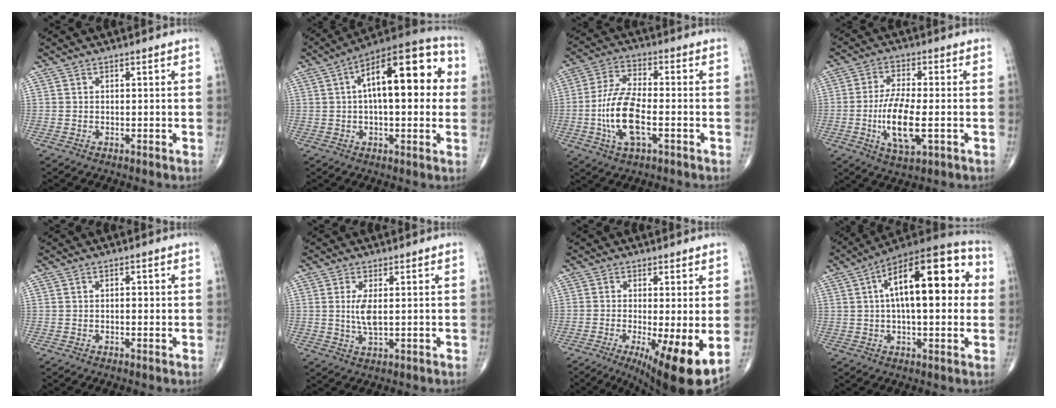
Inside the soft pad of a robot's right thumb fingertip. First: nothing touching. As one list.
[{"total": 20.5, "force": [3.8, 8.6, 18.2], "torque": [-0.244, 0.030, 0.044]}, {"total": 12.4, "force": [-2.9, 5.1, 10.9], "torque": [-0.224, 0.016, -0.057]}, {"total": 10.7, "force": [-2.2, 3.6, 9.8], "torque": [-0.190, 0.000, -0.038]}, {"total": 1.3, "force": [0.1, 0.7, 1.1], "torque": [-0.014, 0.001, -0.001]}, {"total": 4.3, "force": [0.6, 1.4, 4.1], "torque": [-0.089, -0.012, 0.016]}, {"total": 12.5, "force": [-3.1, 2.9, 11.8], "torque": [-0.175, -0.026, -0.042]}, {"total": 22.2, "force": [4.3, 9.1, 19.8], "torque": [-0.285, 0.028, 0.054]}]